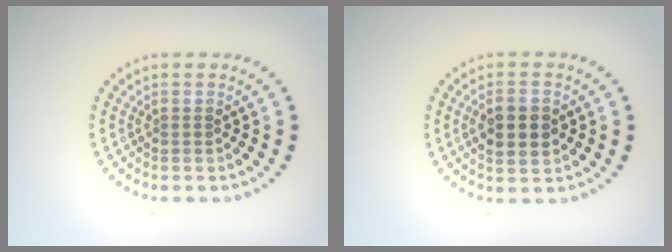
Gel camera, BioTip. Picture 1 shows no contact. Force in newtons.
{"total": 3.4, "press": 3.4, "slide": 0.3}